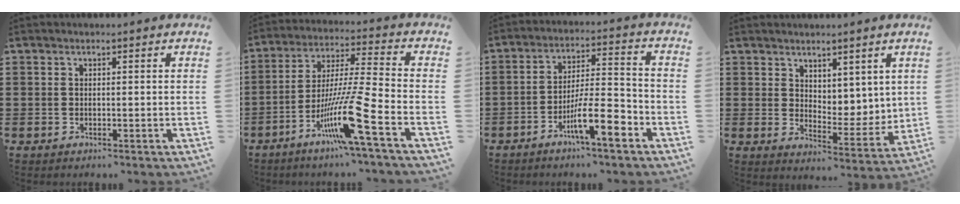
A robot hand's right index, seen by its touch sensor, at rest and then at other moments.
{"total": 13.3, "force": [-6.9, 0.1, 11.4], "torque": [-0.231, -0.010, -0.132]}
{"total": 10.2, "force": [-5.2, 2.5, 8.3], "torque": [-0.153, 0.008, -0.091]}
{"total": 5.3, "force": [4.6, 2.5, 0.2], "torque": [-0.016, -0.018, 0.089]}